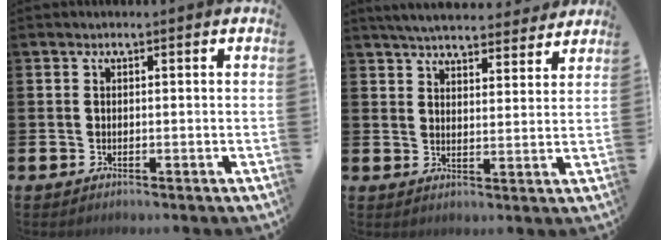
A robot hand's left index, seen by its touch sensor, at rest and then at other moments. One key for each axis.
{"total": 5.6, "fx": 5.4, "fy": 0.9, "fz": 1.0, "tx": -0.026, "ty": -0.035, "tz": 0.095}